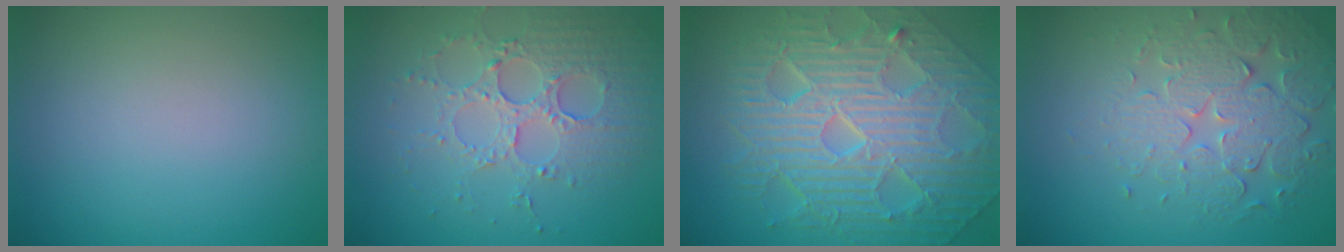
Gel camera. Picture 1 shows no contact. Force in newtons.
{"total": 4.0, "press": 3.8, "slide": 1.3}
{"total": 11.4, "press": 7.5, "slide": 8.5}
{"total": 5.1, "press": 4.5, "slide": 2.5}